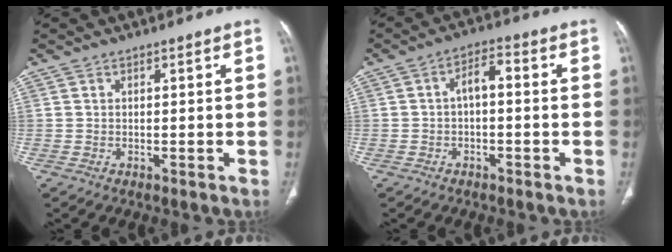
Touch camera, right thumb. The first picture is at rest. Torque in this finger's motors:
{"motor_torque": [0.91, 1.00, 0.37, 0.32, 0.03]}